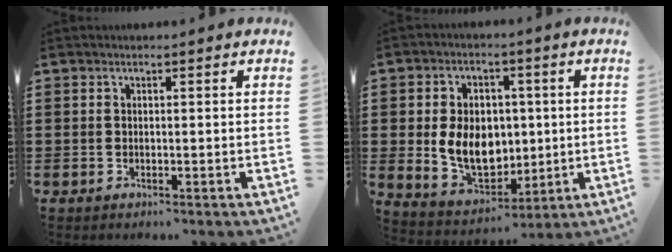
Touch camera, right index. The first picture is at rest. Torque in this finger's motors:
{"motor_torque": [1.71, -0.43, 1.05, 0.21]}